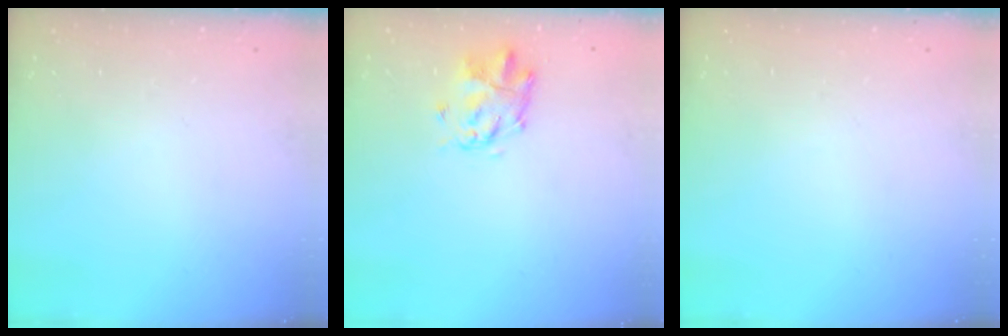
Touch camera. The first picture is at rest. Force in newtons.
{"total": 4.1, "press": 4.0, "slide": 1.0}
{"total": 0.0}